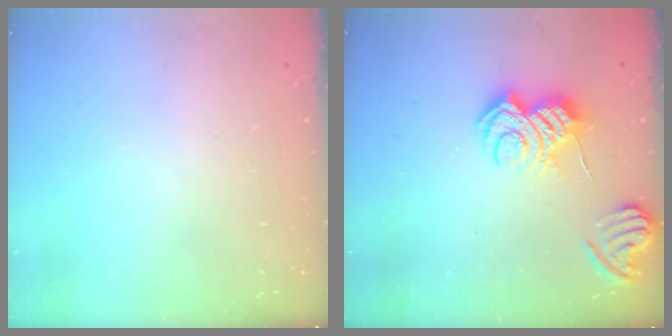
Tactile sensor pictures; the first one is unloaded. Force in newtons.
{"total": 7.8, "press": 7.8, "slide": 0.9}